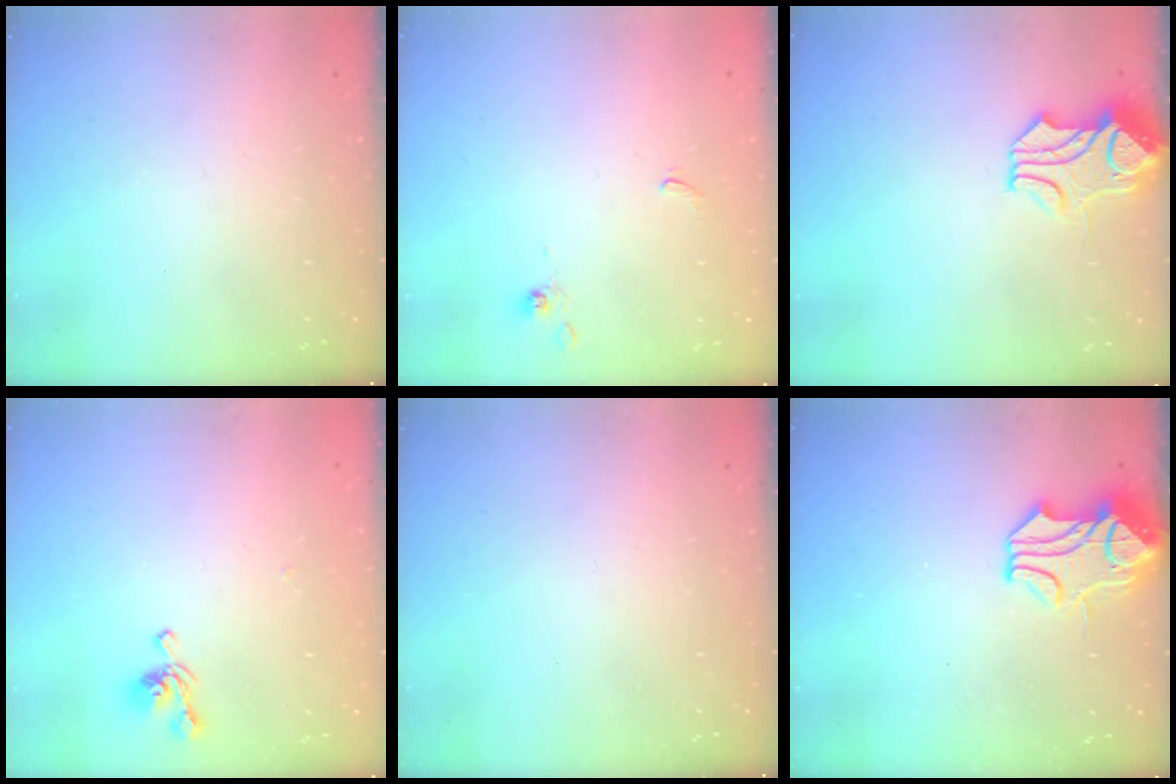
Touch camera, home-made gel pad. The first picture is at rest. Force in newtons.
{"total": 1.1, "press": 1.1, "slide": 0.4}
{"total": 1.5, "press": 0.8, "slide": 1.3}
{"total": 2.8, "press": 2.7, "slide": 0.7}
{"total": 0.0}
{"total": 2.1, "press": 1.5, "slide": 1.5}